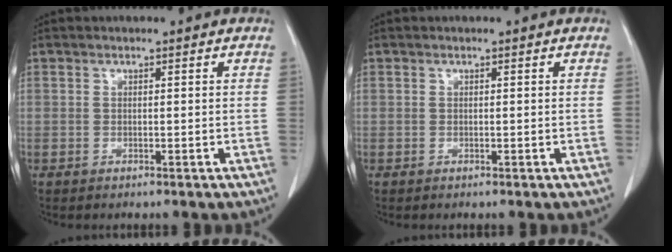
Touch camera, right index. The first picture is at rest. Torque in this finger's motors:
{"motor_torque": [-0.06, 0.04, 0.00, 0.00]}